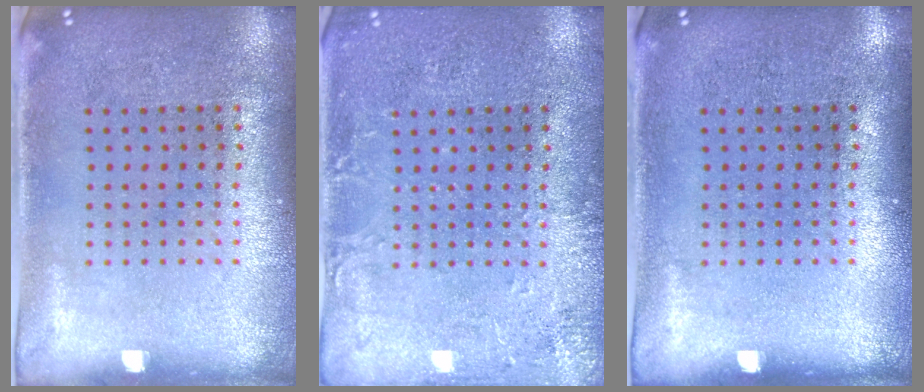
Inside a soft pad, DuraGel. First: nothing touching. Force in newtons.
{"total": 2.5, "press": 2.5, "slide": 0.3}
{"total": 0.0}